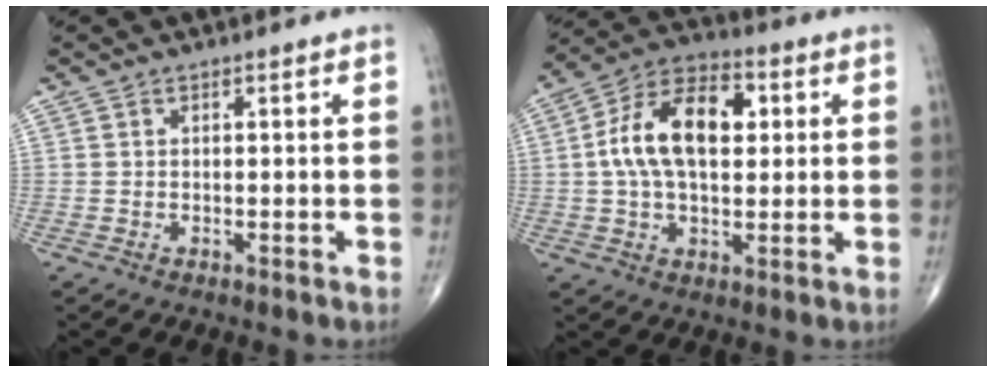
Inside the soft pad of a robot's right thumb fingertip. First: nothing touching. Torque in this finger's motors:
{"motor_torque": [0.19, 0.22, 0.92, 0.05, 0.16]}